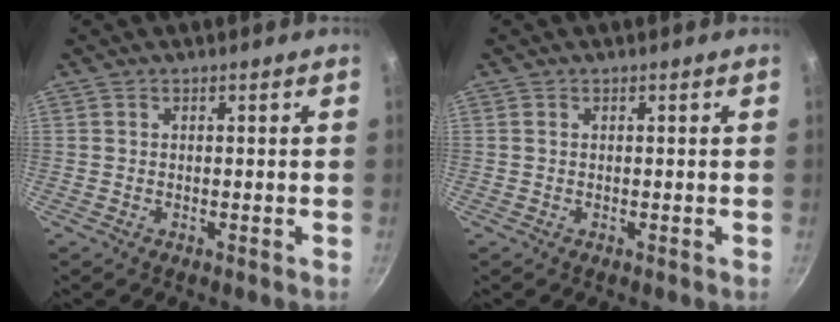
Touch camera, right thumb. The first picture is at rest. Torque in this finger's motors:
{"motor_torque": [-0.43, 0.19, -0.59, 0.18, 0.04]}